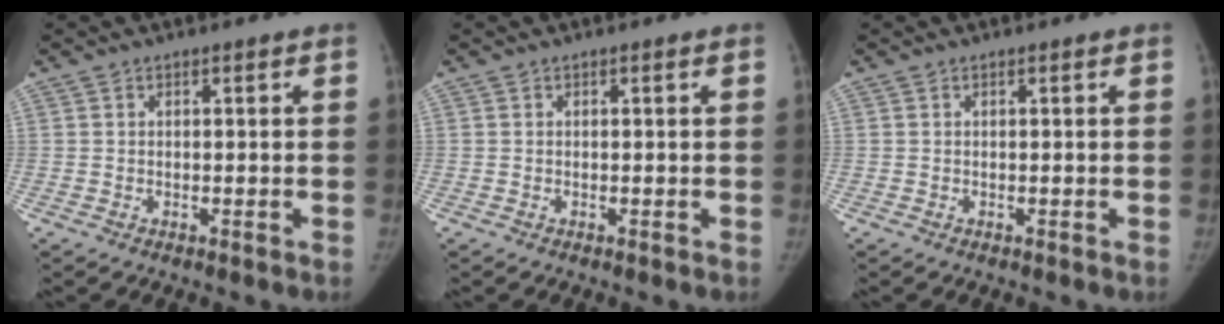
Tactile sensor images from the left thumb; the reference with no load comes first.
{"total": 0.0}
{"total": 0.0}